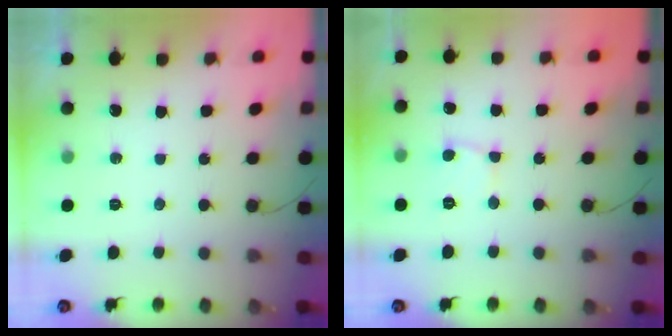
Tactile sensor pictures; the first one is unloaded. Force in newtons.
{"total": 2.9, "press": 2.9, "slide": 0.2}